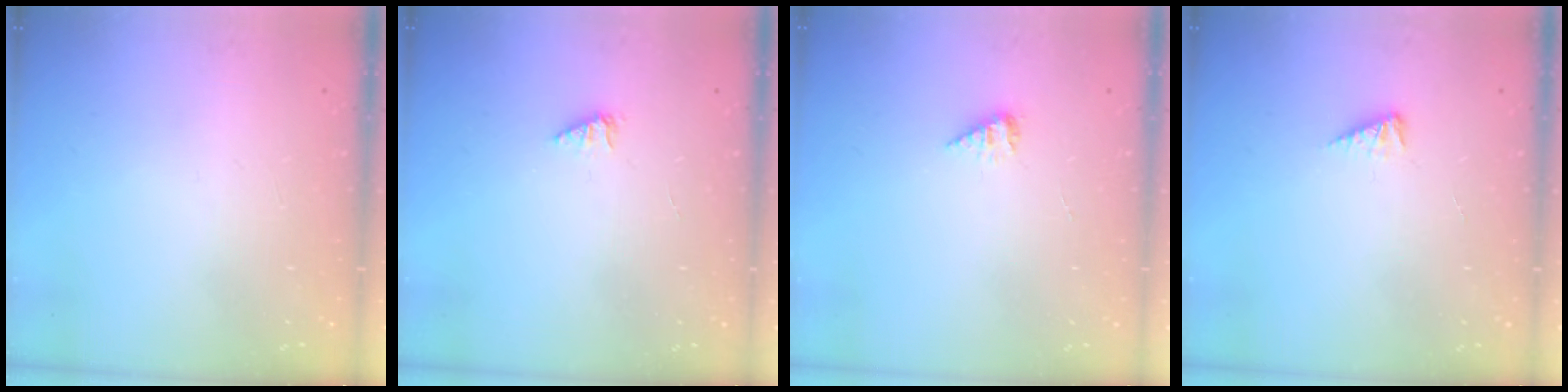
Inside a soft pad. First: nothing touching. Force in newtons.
{"total": 1.4, "press": 1.4, "slide": 0.3}
{"total": 3.6, "press": 3.6, "slide": 0.4}
{"total": 3.9, "press": 3.9, "slide": 0.5}